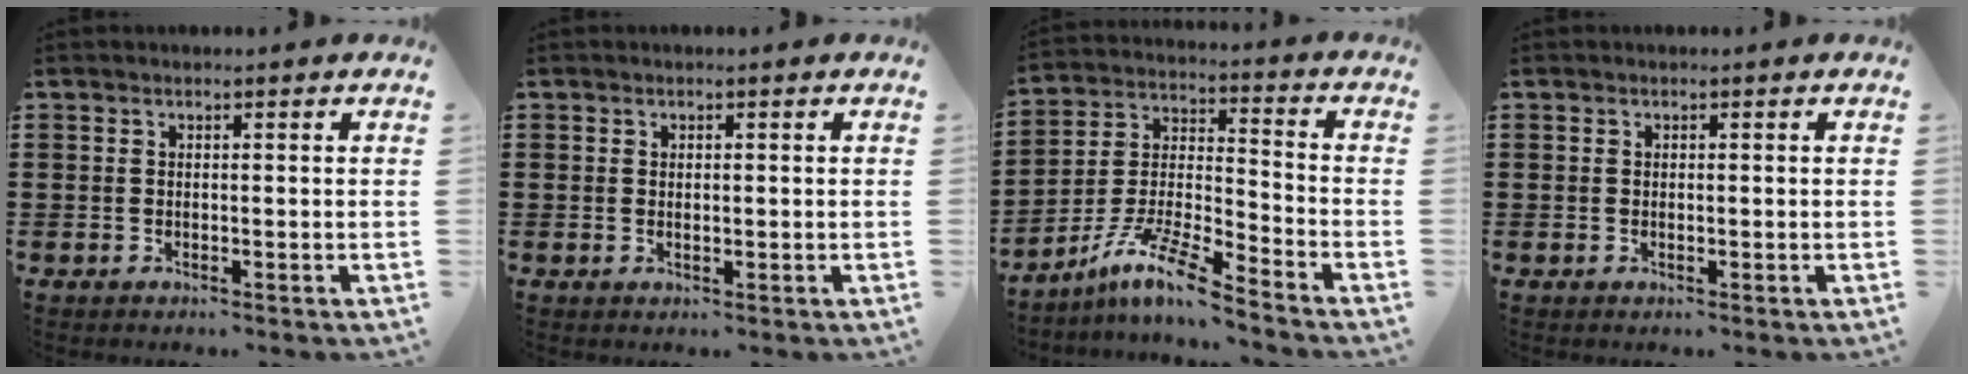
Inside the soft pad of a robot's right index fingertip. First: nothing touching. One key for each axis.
{"total": 0.5, "fx": 0.1, "fy": 0.3, "fz": 0.4, "tx": -0.007, "ty": 0.003, "tz": 0.002}
{"total": 10.1, "fx": -8.2, "fy": 0.9, "fz": 5.9, "tx": -0.127, "ty": 0.005, "tz": -0.165}
{"total": 0.0}